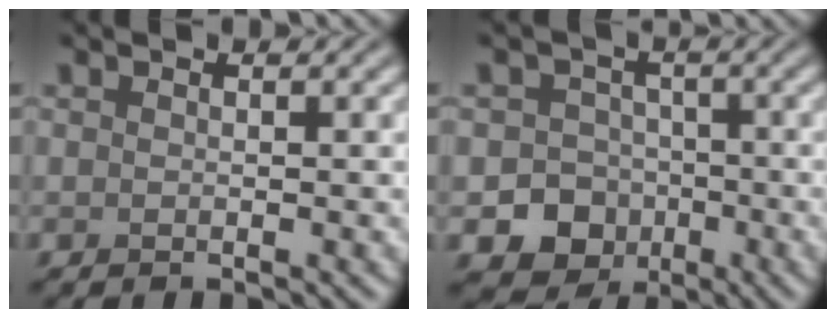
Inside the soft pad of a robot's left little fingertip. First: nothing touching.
{"total": 9.0, "force": [-3.8, 7.8, 2.3], "torque": [-0.006, -0.028, -0.079]}